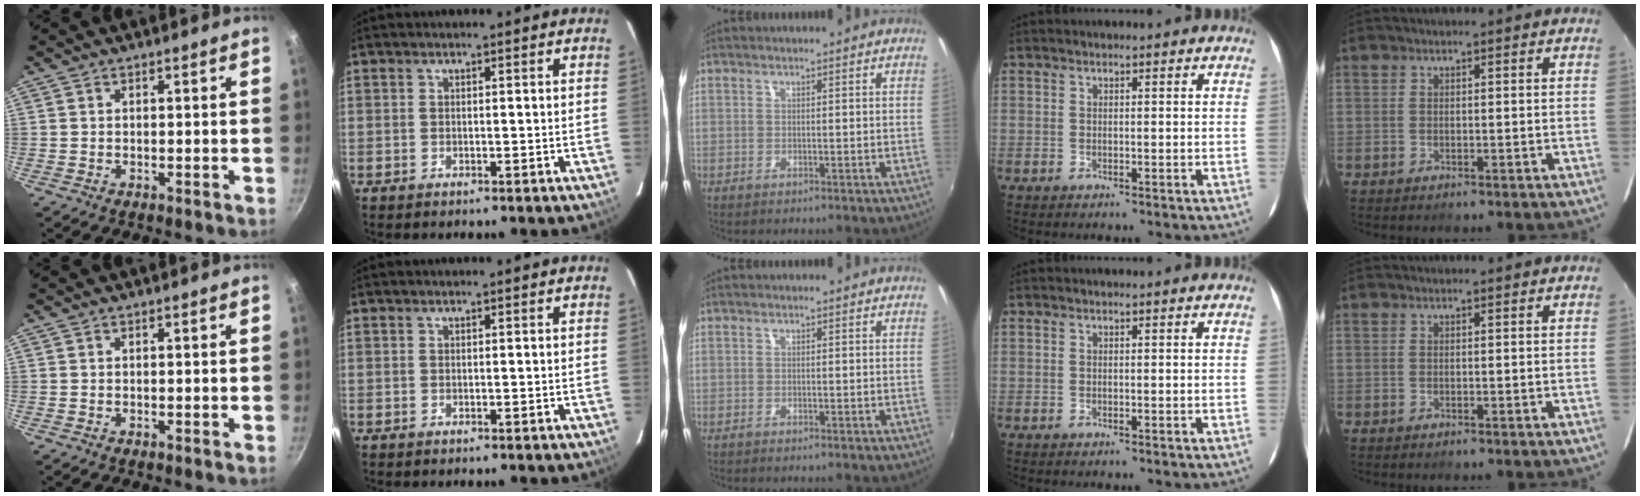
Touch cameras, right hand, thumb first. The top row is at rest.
{}